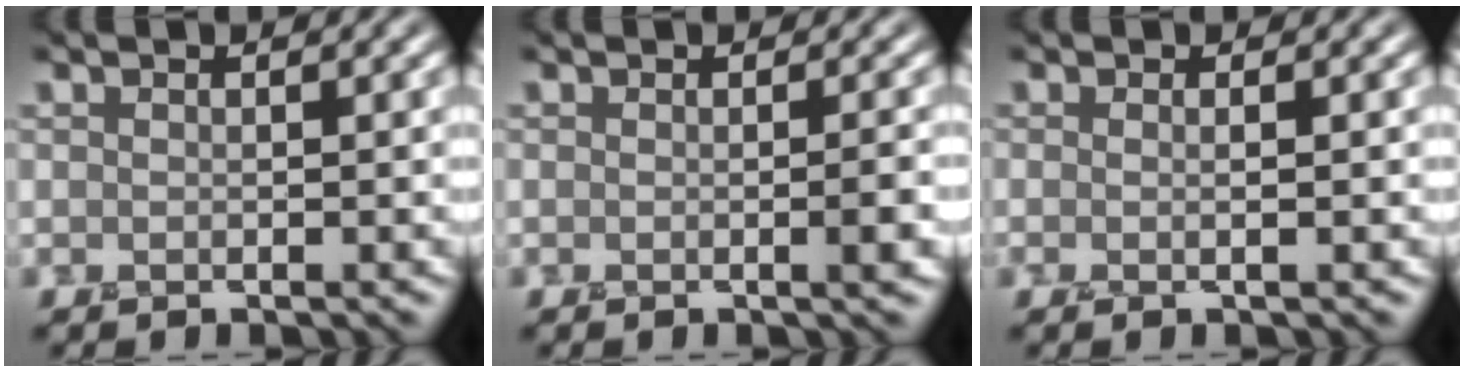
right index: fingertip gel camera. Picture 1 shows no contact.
{"total": 1.3, "force": [-0.3, 0.1, 1.3], "torque": [-0.018, -0.006, -0.005]}
{"total": 1.0, "force": [-0.1, 0.3, 1.0], "torque": [-0.010, -0.005, -0.011]}